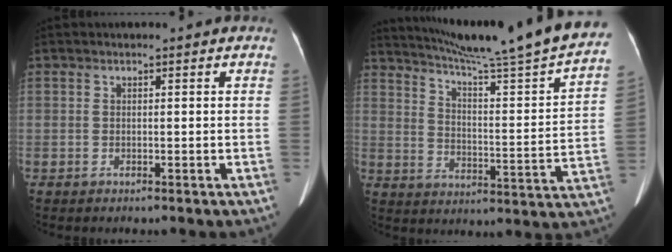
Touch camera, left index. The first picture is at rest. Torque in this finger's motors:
{"motor_torque": [0.10, -0.76, 0.02, 0.03]}